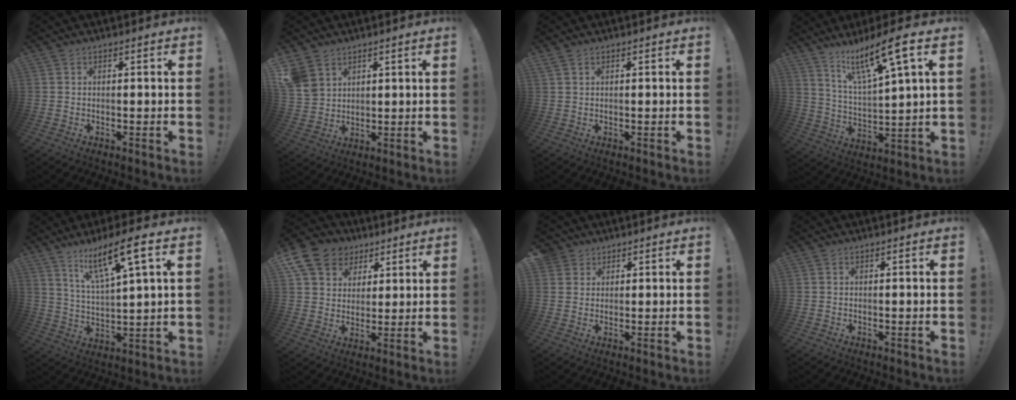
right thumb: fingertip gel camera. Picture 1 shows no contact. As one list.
[{"total": 7.1, "force": [4.5, 4.9, 2.3], "torque": [-0.042, -0.026, 0.091]}, {"total": 1.0, "force": [0.7, 0.1, 0.7], "torque": [-0.014, 0.000, 0.014]}, {"total": 14.3, "force": [9.2, 2.0, 10.8], "torque": [-0.188, -0.051, 0.142]}, {"total": 13.7, "force": [8.3, 2.2, 10.7], "torque": [-0.182, -0.040, 0.129]}, {"total": 12.7, "force": [6.7, 10.0, 4.3], "torque": [-0.064, -0.040, 0.134]}, {"total": 3.4, "force": [2.1, 2.6, 0.4], "torque": [0.000, -0.010, 0.039]}, {"total": 0.0}]